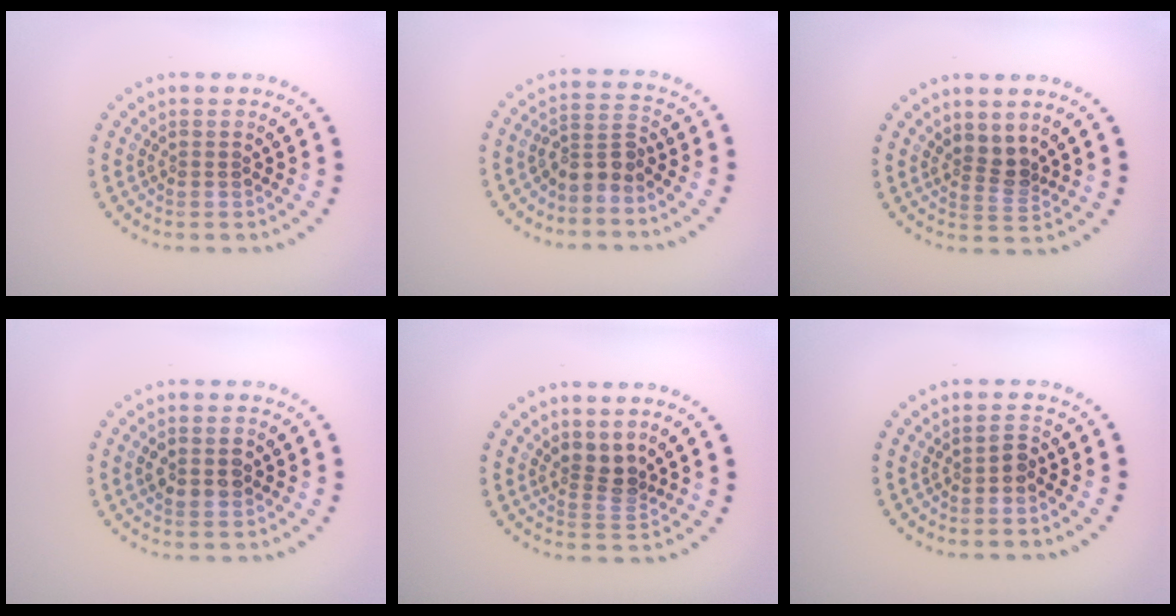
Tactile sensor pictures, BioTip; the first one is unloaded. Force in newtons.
{"total": 2.6, "press": 2.0, "slide": 1.7}
{"total": 2.3, "press": 1.8, "slide": 1.5}
{"total": 3.0, "press": 3.0, "slide": 0.2}
{"total": 2.3, "press": 1.8, "slide": 1.4}
{"total": 1.1, "press": 1.0, "slide": 0.4}